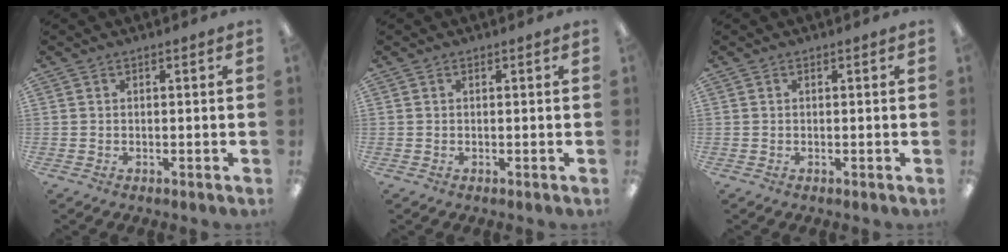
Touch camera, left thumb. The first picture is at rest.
{"total": 0.0}
{"total": 0.0}